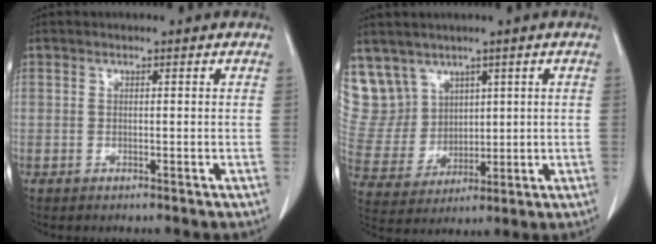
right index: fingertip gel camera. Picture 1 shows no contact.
{"total": 11.0, "force": [7.2, 8.2, 1.1], "torque": [-0.044, 0.032, 0.169]}